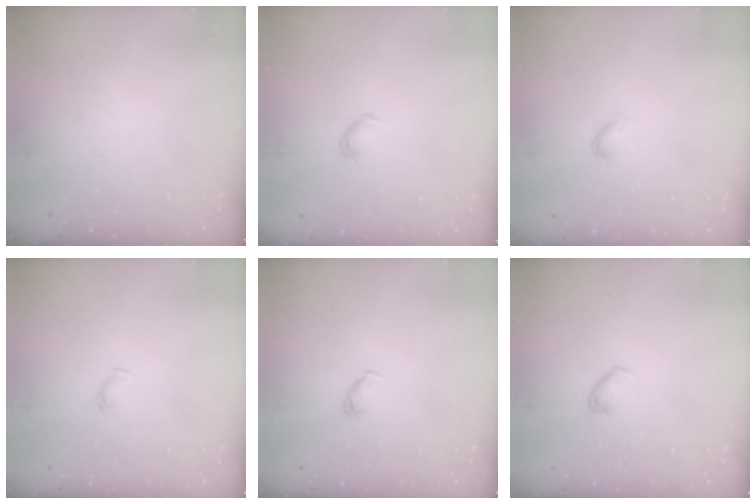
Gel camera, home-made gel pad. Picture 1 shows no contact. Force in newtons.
{"total": 3.3, "press": 3.2, "slide": 0.6}
{"total": 2.9, "press": 2.9, "slide": 0.4}
{"total": 3.8, "press": 3.7, "slide": 0.8}
{"total": 3.1, "press": 3.0, "slide": 0.7}
{"total": 3.7, "press": 3.6, "slide": 0.7}